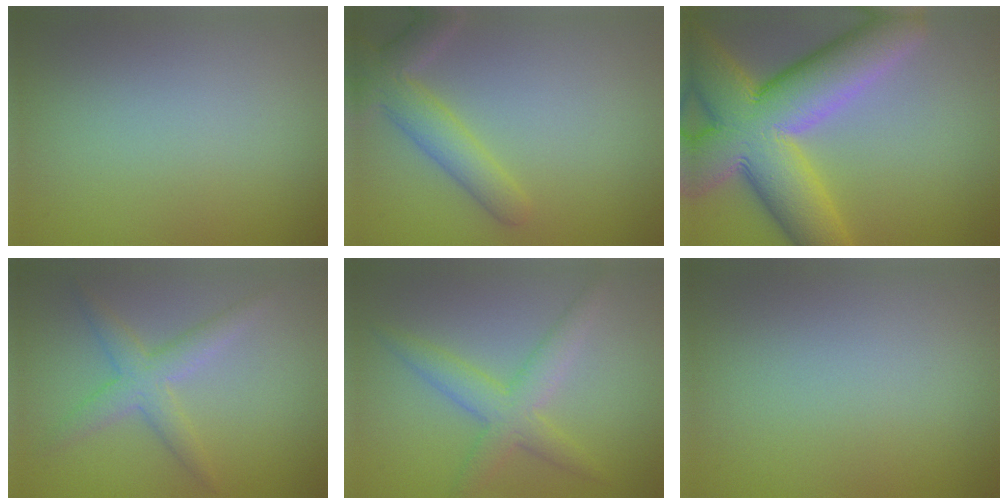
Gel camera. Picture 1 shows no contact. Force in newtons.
{"total": 3.9, "press": 3.9, "slide": 0.3}
{"total": 13.5, "press": 13.5, "slide": 0.6}
{"total": 3.0, "press": 3.0, "slide": 0.1}
{"total": 3.7, "press": 3.7, "slide": 0.0}
{"total": 0.0}